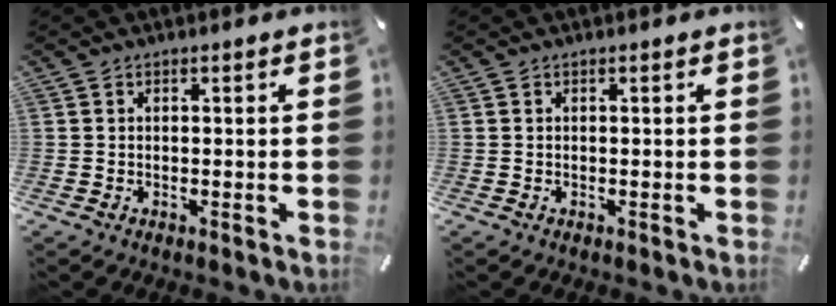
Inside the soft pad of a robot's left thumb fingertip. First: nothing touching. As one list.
[{"total": 0.0}]